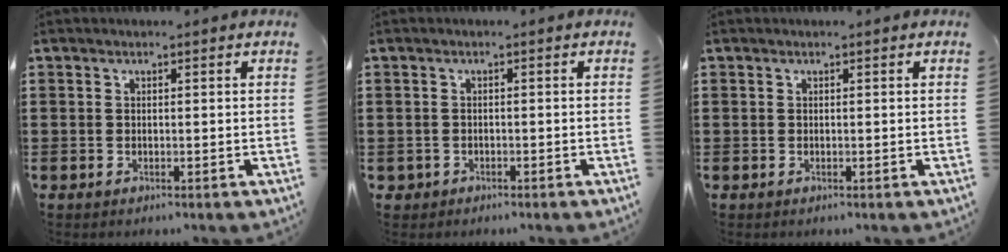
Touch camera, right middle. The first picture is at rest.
{"total": 0.9, "force": [-0.7, 0.5, 0.0], "torque": [-0.005, -0.001, -0.017]}
{"total": 0.0}